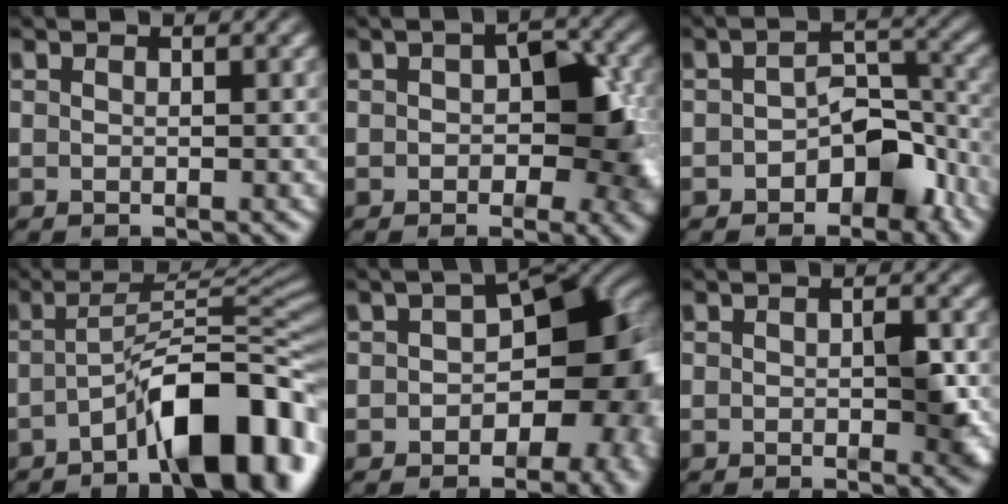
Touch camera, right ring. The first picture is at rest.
{"total": 6.6, "force": [-0.7, 4.1, 5.1], "torque": [-0.052, -0.004, -0.010]}
{"total": 4.4, "force": [-2.4, 2.5, 2.7], "torque": [-0.024, 0.003, -0.039]}
{"total": 10.0, "force": [-4.6, 3.6, 8.0], "torque": [-0.101, -0.004, -0.071]}
{"total": 11.3, "force": [-0.7, 7.0, 8.8], "torque": [-0.080, -0.006, -0.011]}
{"total": 2.3, "force": [-0.2, 0.8, 2.2], "torque": [-0.029, -0.002, -0.005]}